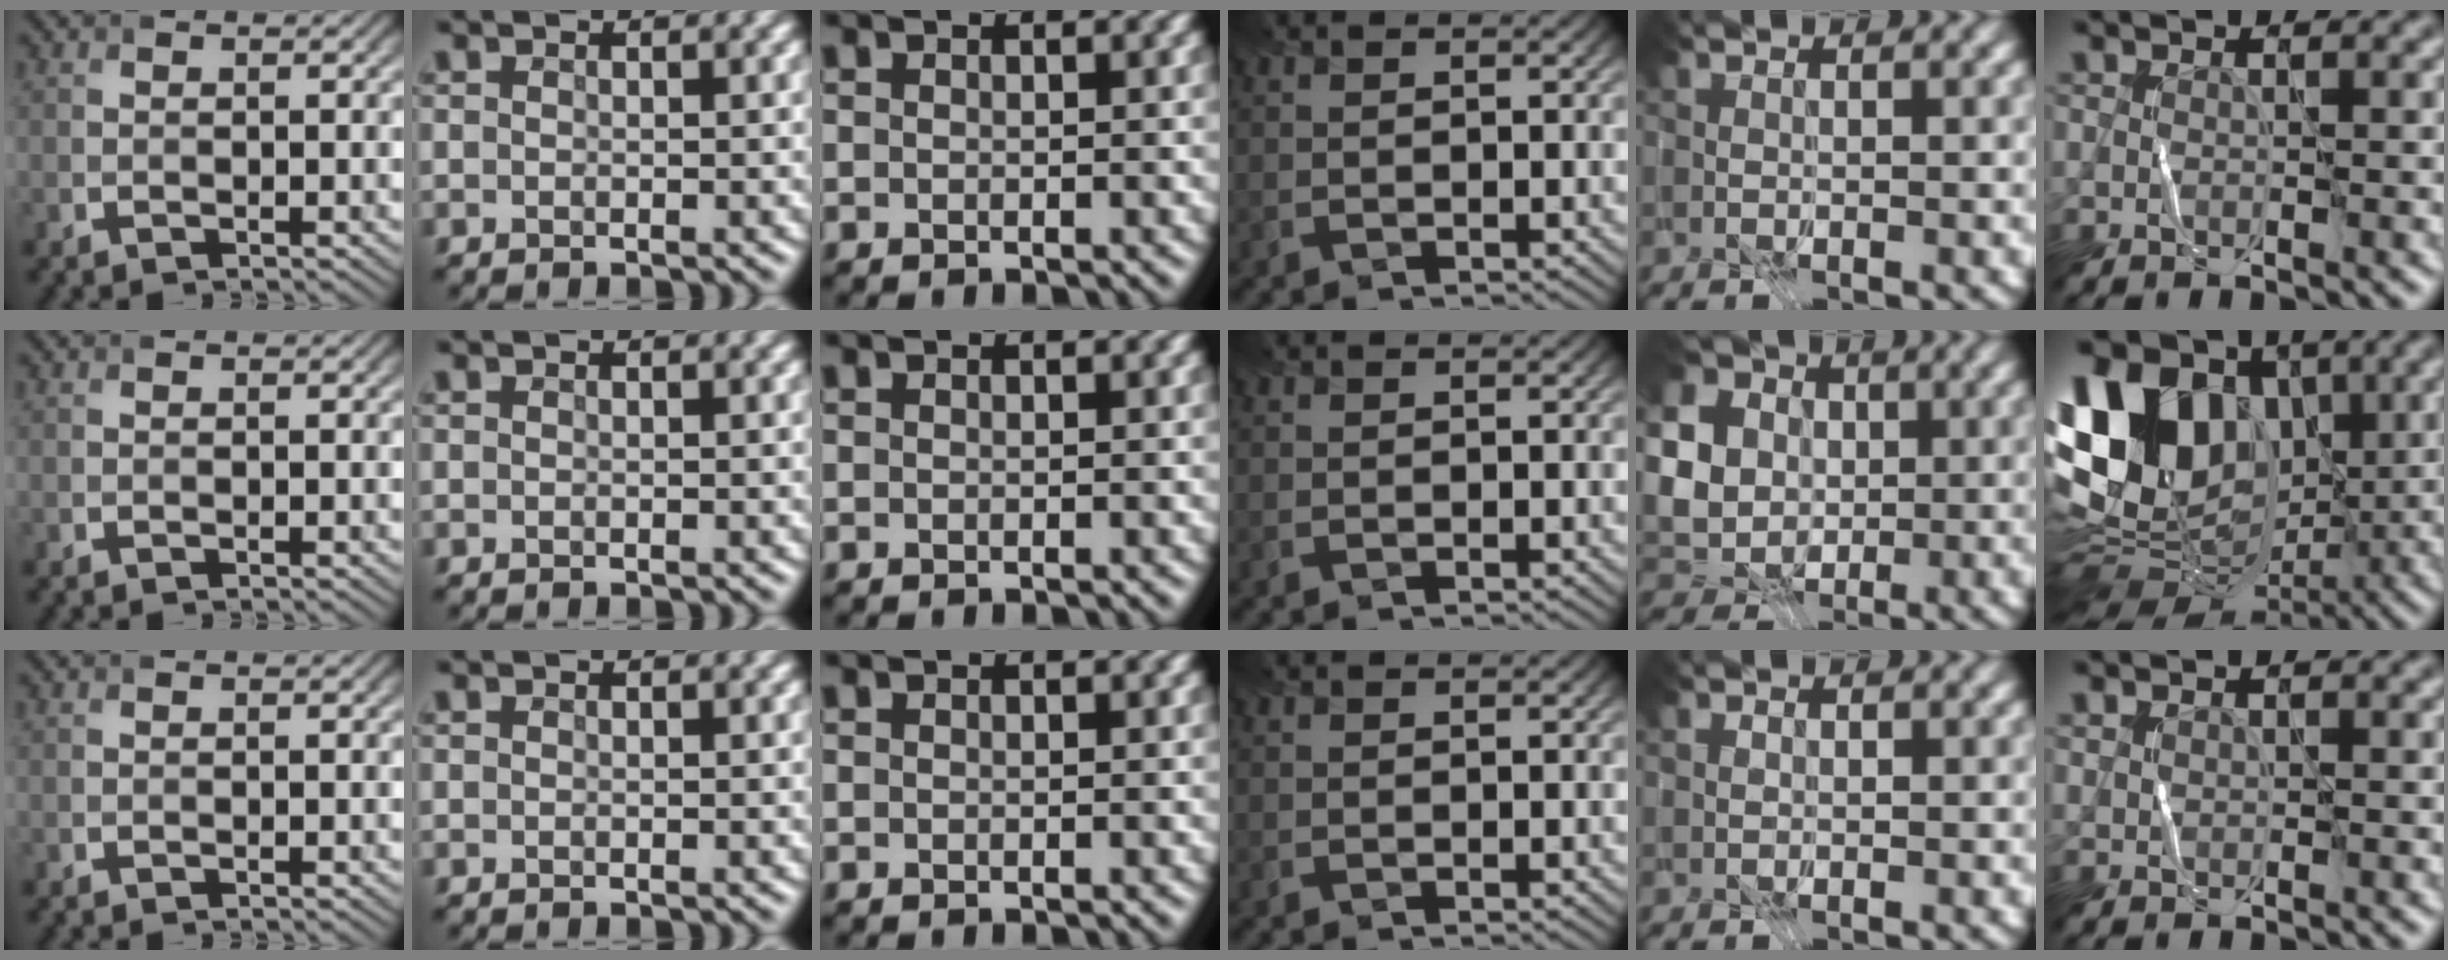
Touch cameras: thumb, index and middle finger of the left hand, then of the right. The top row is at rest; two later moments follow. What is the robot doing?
{"motion": "fold", "object": "file"}